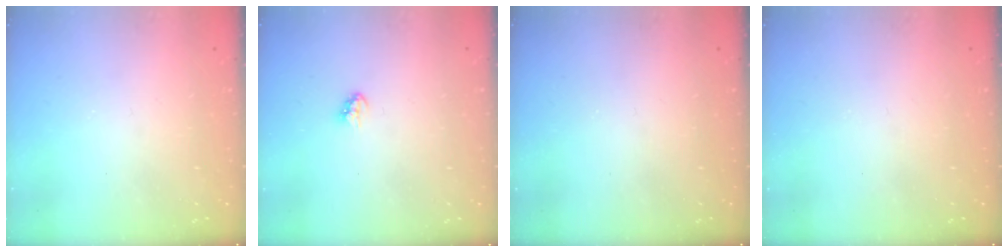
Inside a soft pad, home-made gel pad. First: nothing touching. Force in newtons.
{"total": 2.9, "press": 2.9, "slide": 0.2}
{"total": 0.0}
{"total": 0.0}